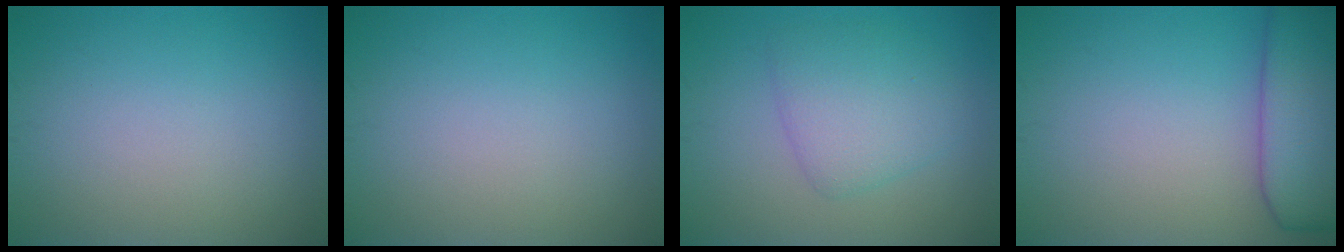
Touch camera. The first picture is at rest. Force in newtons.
{"total": 0.0}
{"total": 3.8, "press": 3.8, "slide": 0.1}
{"total": 7.7, "press": 7.7, "slide": 0.7}